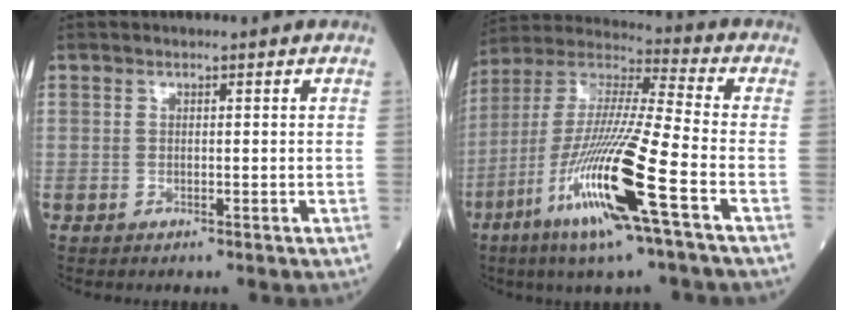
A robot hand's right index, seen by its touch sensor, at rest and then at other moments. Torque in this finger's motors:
{"motor_torque": [1.71, -0.43, 1.05, 0.21]}